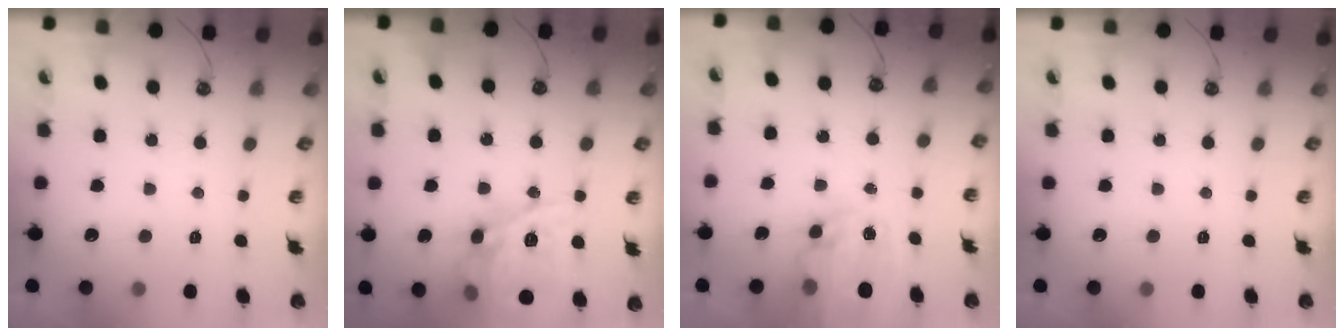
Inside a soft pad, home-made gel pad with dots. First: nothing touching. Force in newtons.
{"total": 22.6, "press": 22.3, "slide": 3.2}
{"total": 11.7, "press": 11.7, "slide": 1.1}
{"total": 0.0}